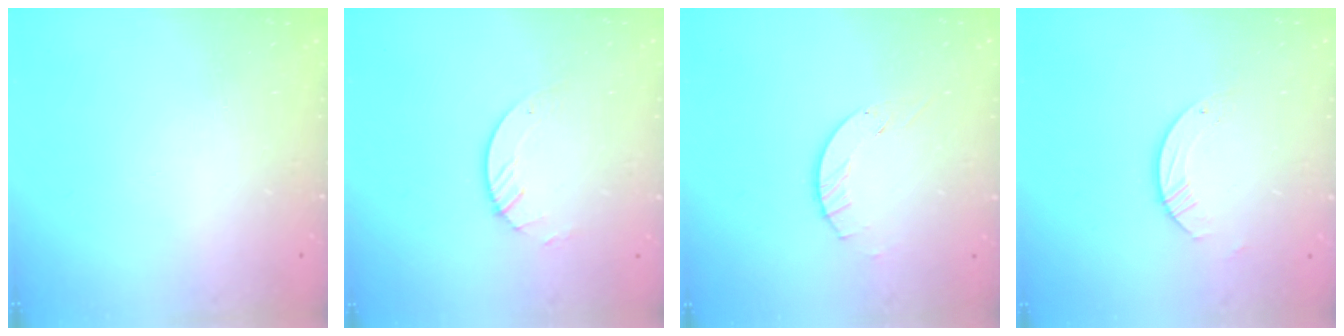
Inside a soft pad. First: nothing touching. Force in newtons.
{"total": 3.9, "press": 3.9, "slide": 0.4}
{"total": 3.9, "press": 3.9, "slide": 0.4}
{"total": 3.8, "press": 3.8, "slide": 0.1}